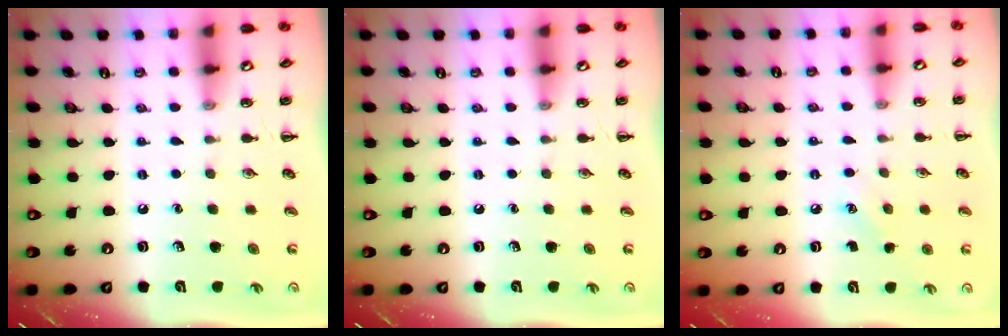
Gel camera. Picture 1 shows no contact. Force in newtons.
{"total": 0.0}
{"total": 5.7, "press": 5.5, "slide": 1.7}